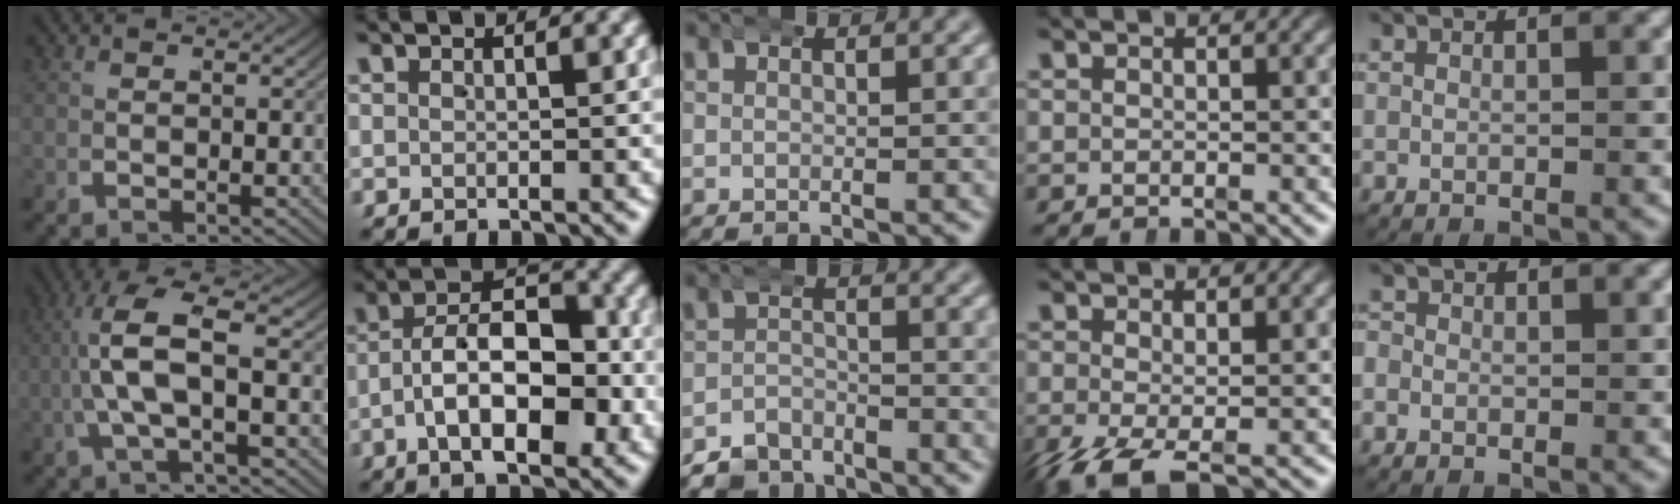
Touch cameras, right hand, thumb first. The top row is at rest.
{"thumb": {"total": 6.9, "force": [0.4, 1.7, 6.7], "torque": [-0.142, 0.011, -0.007]}, "index": {"total": 8.7, "force": [-1.7, 4.7, 7.1], "torque": [-0.098, -0.002, -0.030]}, "middle": {"total": 4.9, "force": [-4.2, 2.4, 0.8], "torque": [0.000, -0.010, -0.077]}, "ring": {"total": 4.9, "force": [-3.3, 2.0, 3.1], "torque": [-0.077, -0.043, -0.029]}, "little": {"total": 1.3, "force": [-0.2, 1.3, 0.3], "torque": [-0.010, 0.000, -0.008]}}